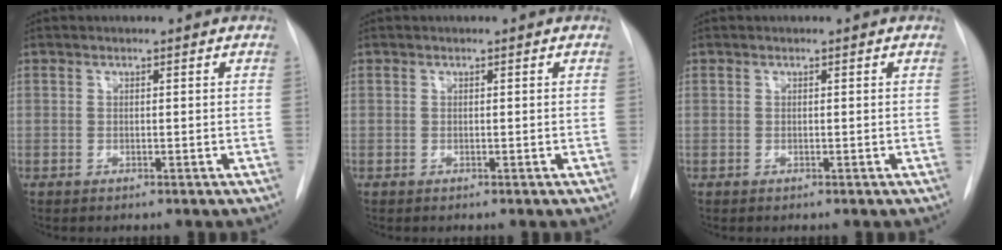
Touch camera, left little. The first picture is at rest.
{"total": 0.0}
{"total": 0.0}